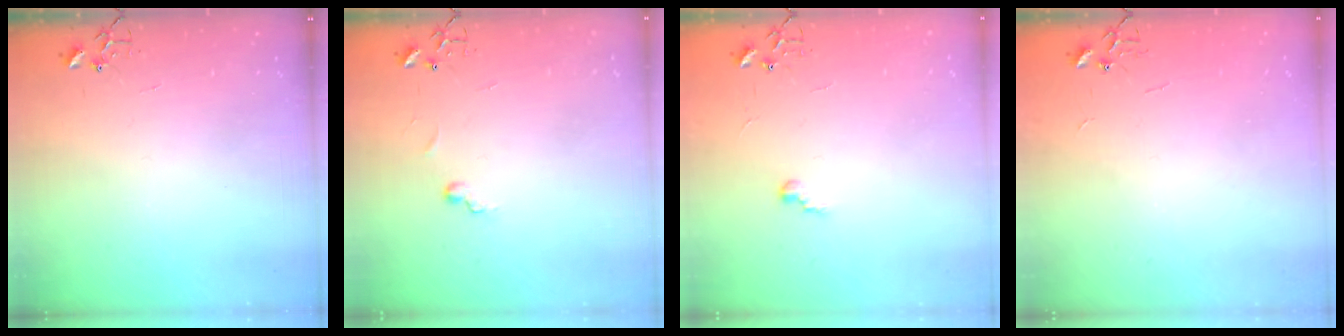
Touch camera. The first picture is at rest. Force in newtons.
{"total": 5.6, "press": 5.6, "slide": 0.5}
{"total": 5.7, "press": 5.7, "slide": 0.5}
{"total": 2.2, "press": 2.2, "slide": 0.3}